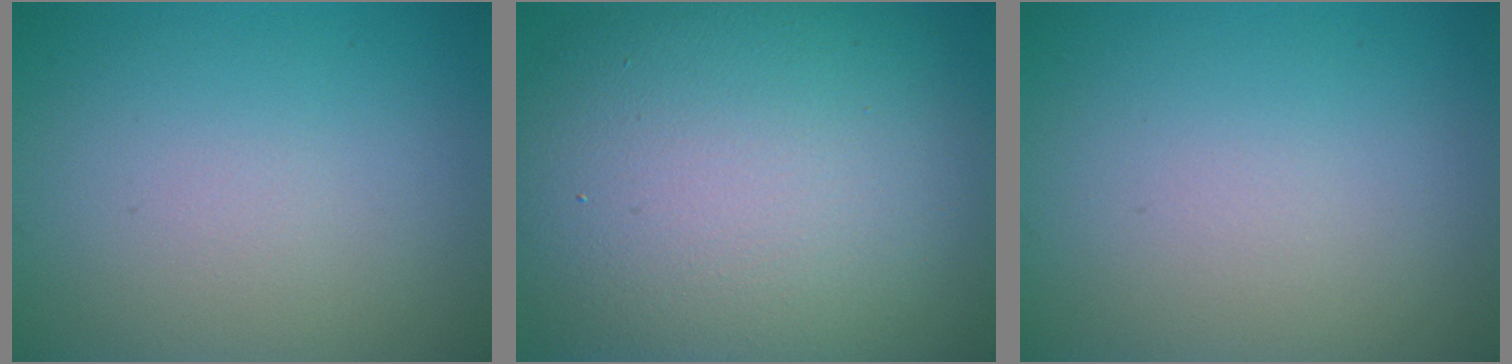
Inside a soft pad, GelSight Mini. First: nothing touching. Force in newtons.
{"total": 16.2, "press": 16.2, "slide": 0.6}
{"total": 0.0}